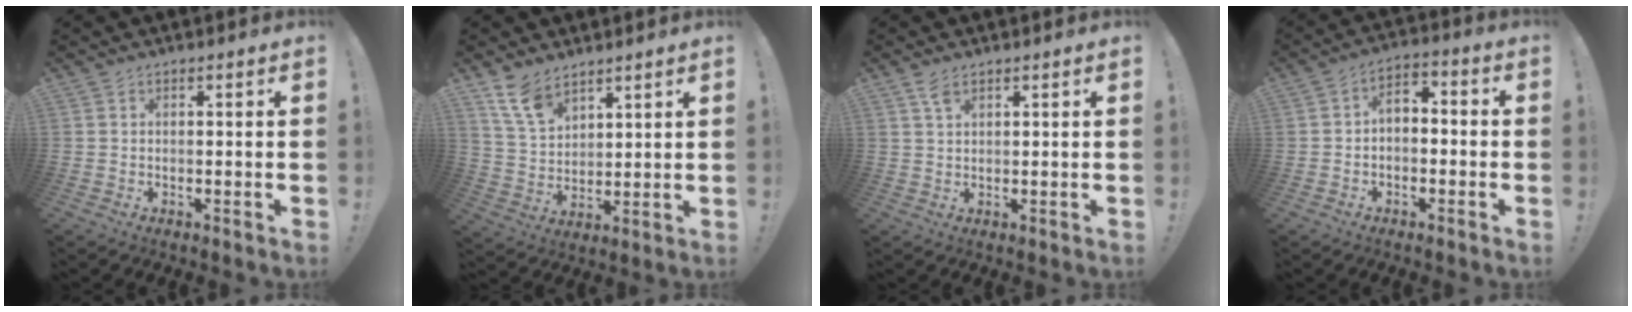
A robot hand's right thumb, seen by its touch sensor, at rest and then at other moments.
{"total": 10.3, "force": [7.5, 5.5, 4.5], "torque": [-0.093, -0.038, 0.148]}
{"total": 3.3, "force": [2.1, 1.3, 2.1], "torque": [-0.032, -0.010, 0.037]}
{"total": 4.4, "force": [-2.2, 3.1, 2.1], "torque": [-0.040, 0.015, -0.041]}